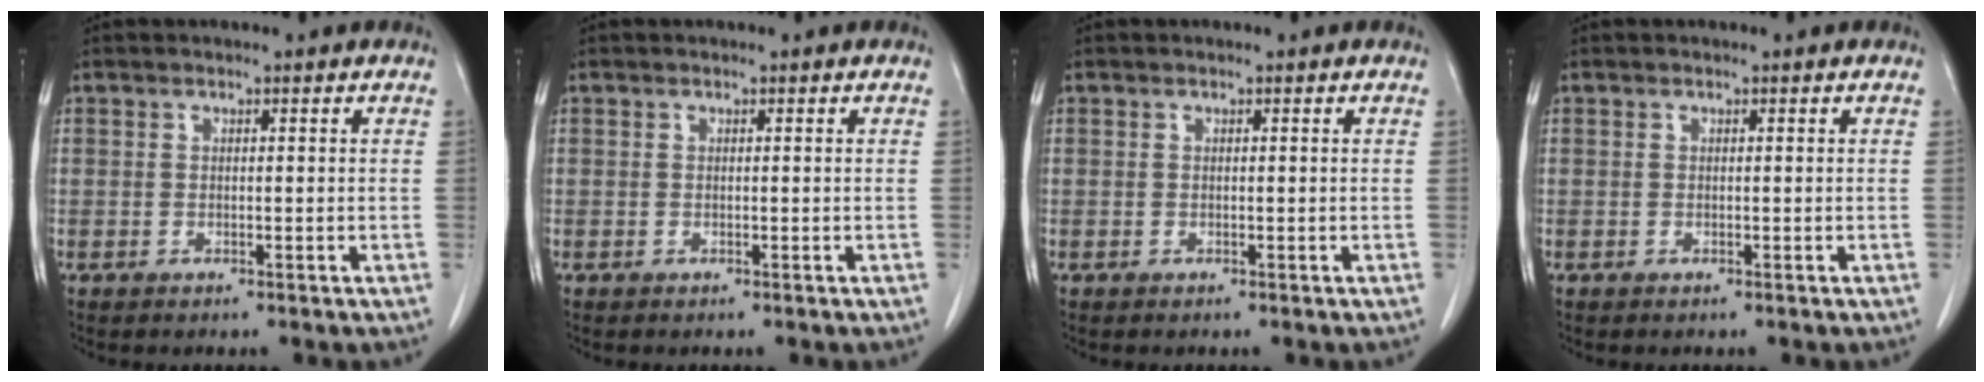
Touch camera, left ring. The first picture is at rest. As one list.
[{"total": 0.0}, {"total": 0.0}, {"total": 0.0}]